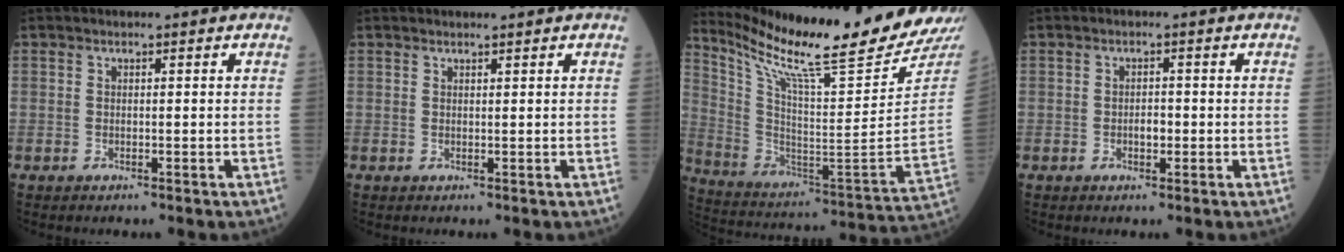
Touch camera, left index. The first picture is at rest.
{"total": 1.1, "force": [1.0, 0.0, 0.4], "torque": [-0.006, 0.006, 0.020]}
{"total": 24.2, "force": [21.5, -1.1, 10.9], "torque": [-0.202, -0.111, 0.331]}
{"total": 1.6, "force": [-0.5, 0.8, 1.3], "torque": [-0.021, 0.003, -0.006]}